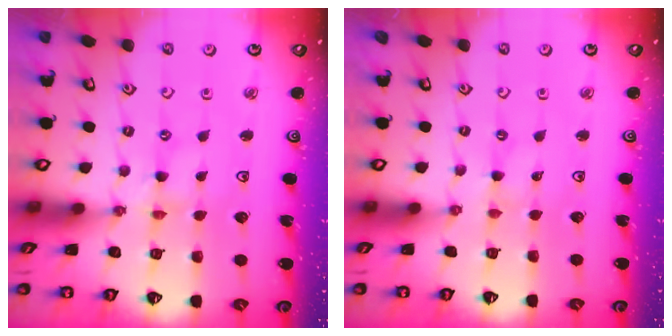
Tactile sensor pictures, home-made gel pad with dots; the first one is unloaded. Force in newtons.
{"total": 0.0}